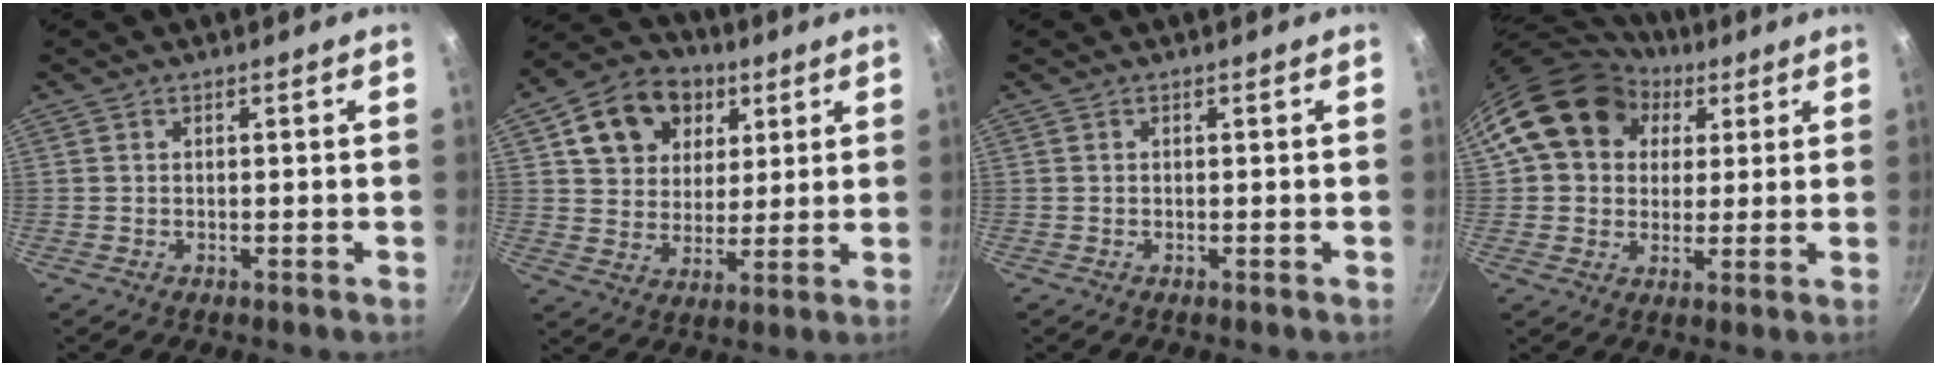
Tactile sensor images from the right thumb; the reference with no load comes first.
{"total": 14.8, "force": [5.9, 11.6, 6.9], "torque": [-0.094, 0.000, 0.095]}
{"total": 0.0}
{"total": 15.0, "force": [5.6, 12.1, 6.8], "torque": [-0.090, 0.007, 0.088]}